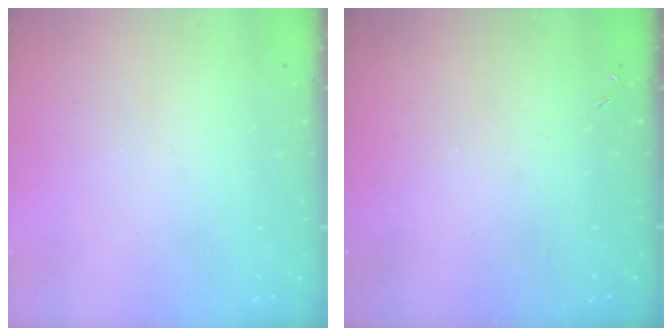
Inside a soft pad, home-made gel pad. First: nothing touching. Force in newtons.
{"total": 0.0}